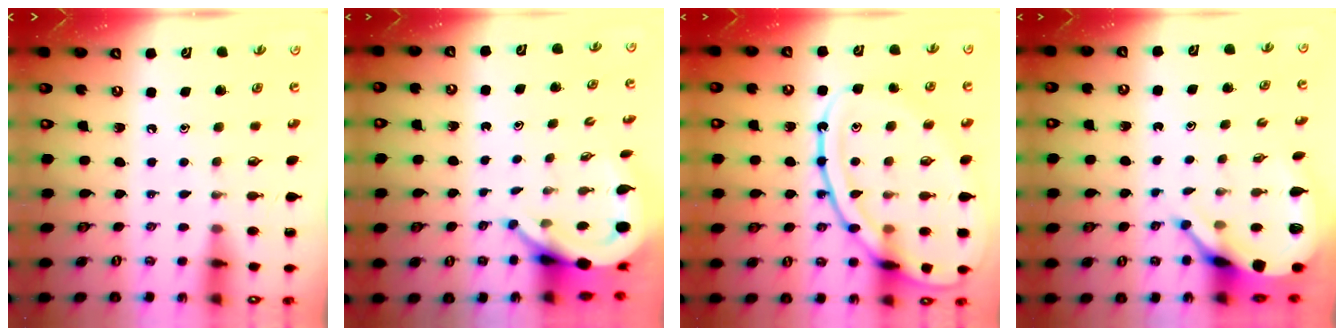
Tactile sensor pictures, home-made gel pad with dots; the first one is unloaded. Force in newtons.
{"total": 7.6, "press": 7.5, "slide": 1.1}
{"total": 20.6, "press": 20.5, "slide": 2.0}
{"total": 8.1, "press": 8.0, "slide": 0.9}